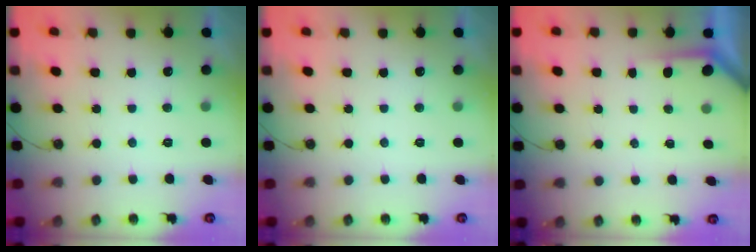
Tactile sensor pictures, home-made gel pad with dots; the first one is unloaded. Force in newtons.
{"total": 0.0}
{"total": 1.8, "press": 1.8, "slide": 0.3}